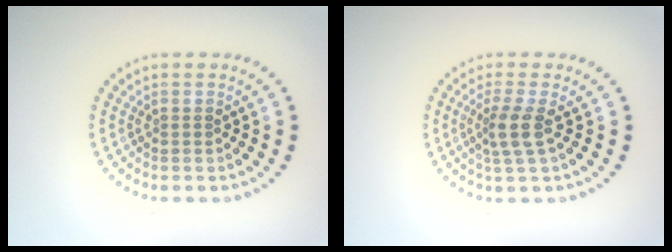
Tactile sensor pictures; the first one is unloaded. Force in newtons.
{"total": 2.4, "press": 1.8, "slide": 1.5}